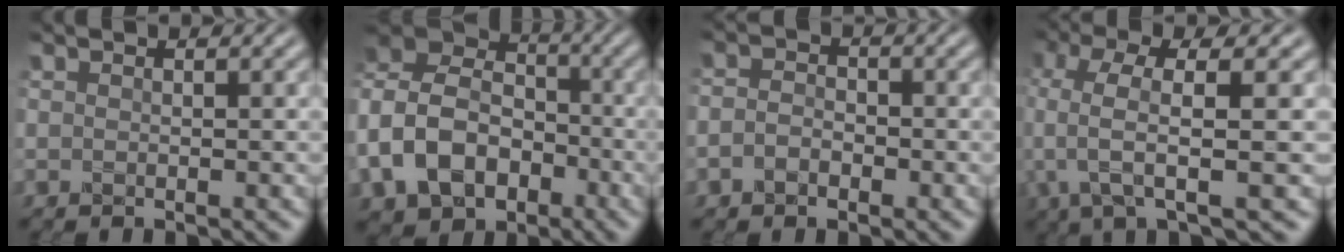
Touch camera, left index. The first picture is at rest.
{"total": 10.1, "force": [-3.8, 7.7, 5.3], "torque": [-0.122, 0.003, -0.083]}
{"total": 1.6, "force": [-0.8, 1.1, 0.7], "torque": [-0.018, 0.005, -0.020]}
{"total": 5.9, "force": [0.4, 1.4, 5.7], "torque": [-0.113, 0.004, 0.003]}